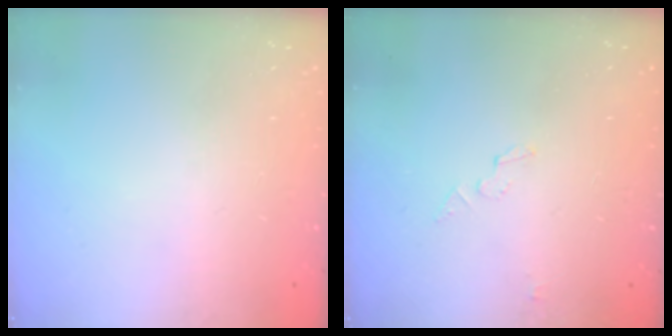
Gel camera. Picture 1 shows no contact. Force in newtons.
{"total": 2.9, "press": 2.9, "slide": 0.2}